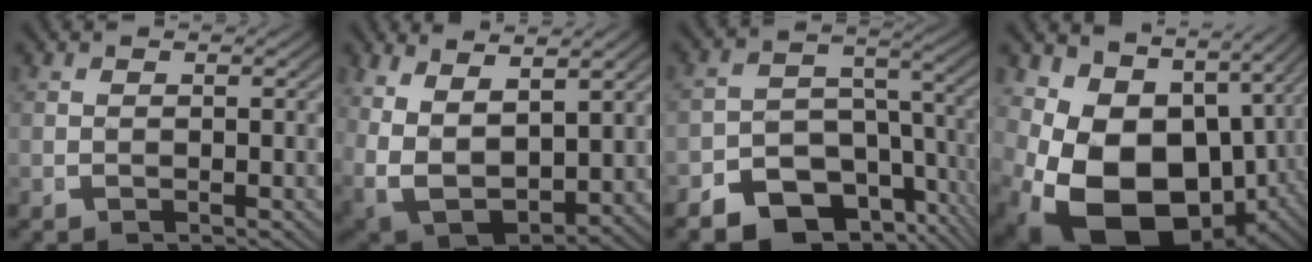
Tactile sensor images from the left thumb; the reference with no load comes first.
{"total": 10.9, "force": [-0.9, 8.3, 7.1], "torque": [-0.193, -0.064, 0.010]}
{"total": 10.3, "force": [-5.4, 6.9, 5.4], "torque": [-0.085, -0.035, -0.082]}
{"total": 16.5, "force": [-1.7, 11.3, 11.9], "torque": [-0.245, -0.071, 0.006]}